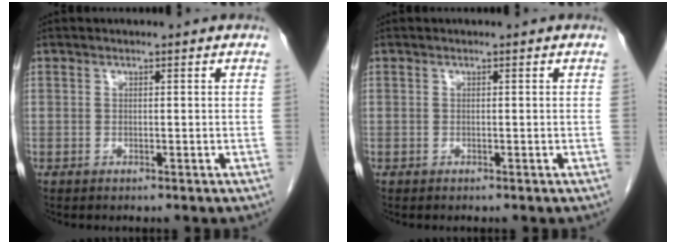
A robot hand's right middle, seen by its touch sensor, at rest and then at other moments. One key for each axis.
{"total": 0.0}